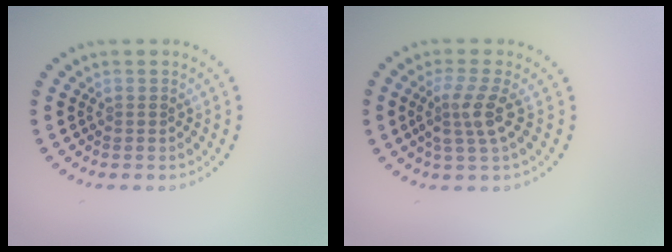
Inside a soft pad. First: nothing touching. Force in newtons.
{"total": 2.9, "press": 2.3, "slide": 1.8}